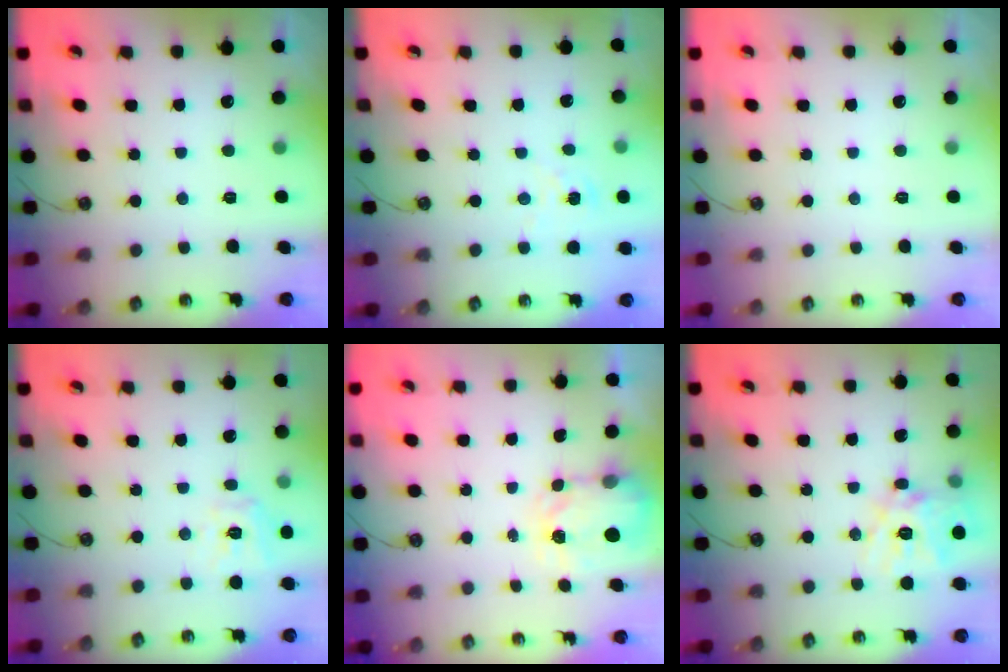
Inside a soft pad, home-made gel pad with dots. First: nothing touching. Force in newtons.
{"total": 1.6, "press": 1.6, "slide": 0.2}
{"total": 0.0}
{"total": 9.9, "press": 9.8, "slide": 0.9}
{"total": 3.4, "press": 3.4, "slide": 0.4}
{"total": 15.4, "press": 15.2, "slide": 2.1}